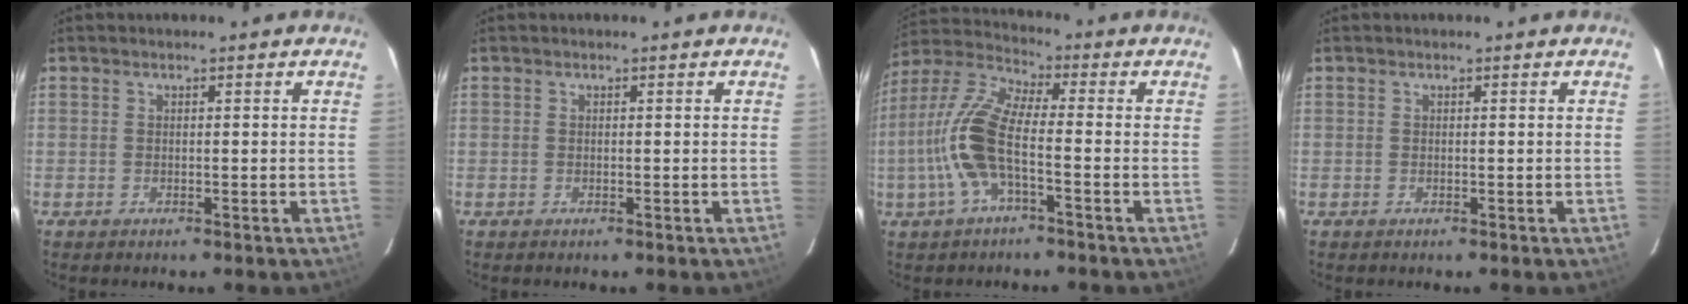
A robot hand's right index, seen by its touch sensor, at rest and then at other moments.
{"total": 0.0}
{"total": 11.8, "force": [-3.0, 3.2, 11.0], "torque": [-0.248, 0.005, -0.063]}
{"total": 0.0}